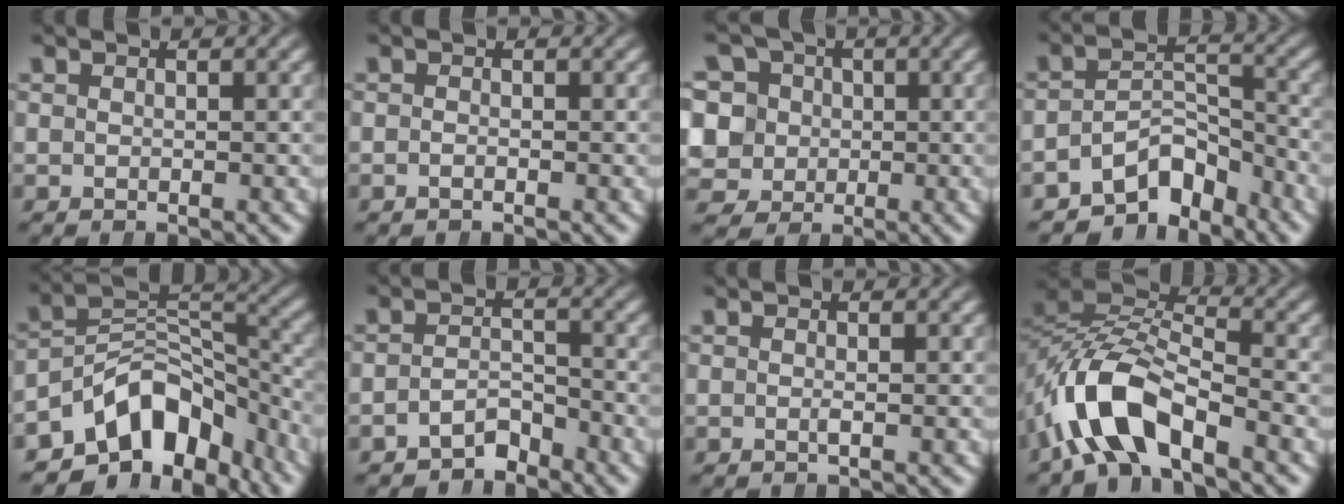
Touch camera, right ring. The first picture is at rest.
{"total": 0.7, "force": [-0.6, 0.1, 0.3], "torque": [-0.002, 0.002, -0.014]}
{"total": 13.3, "force": [-0.2, 12.5, 4.6], "torque": [-0.127, -0.042, -0.004]}
{"total": 8.4, "force": [-5.6, 4.8, 4.0], "torque": [-0.053, -0.031, -0.079]}
{"total": 13.9, "force": [-6.7, 8.6, 8.6], "torque": [-0.134, -0.035, -0.088]}
{"total": 3.7, "force": [-3.2, 1.4, 1.1], "torque": [0.006, -0.008, -0.054]}
{"total": 0.8, "force": [-0.4, 0.0, 0.7], "torque": [-0.010, 0.001, -0.006]}
{"total": 8.7, "force": [-2.0, 5.5, 6.5], "torque": [-0.139, -0.020, -0.031]}